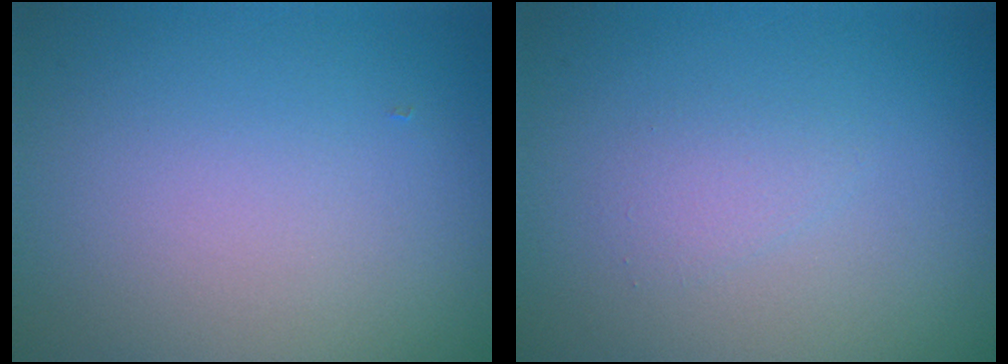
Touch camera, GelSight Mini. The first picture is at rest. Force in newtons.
{"total": 1.1, "press": 1.1, "slide": 0.1}